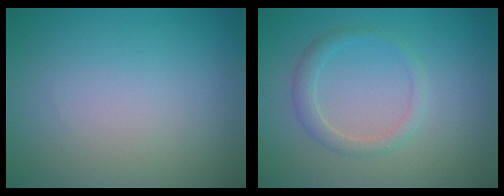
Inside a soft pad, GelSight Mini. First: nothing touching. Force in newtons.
{"total": 1.7, "press": 1.7, "slide": 0.0}